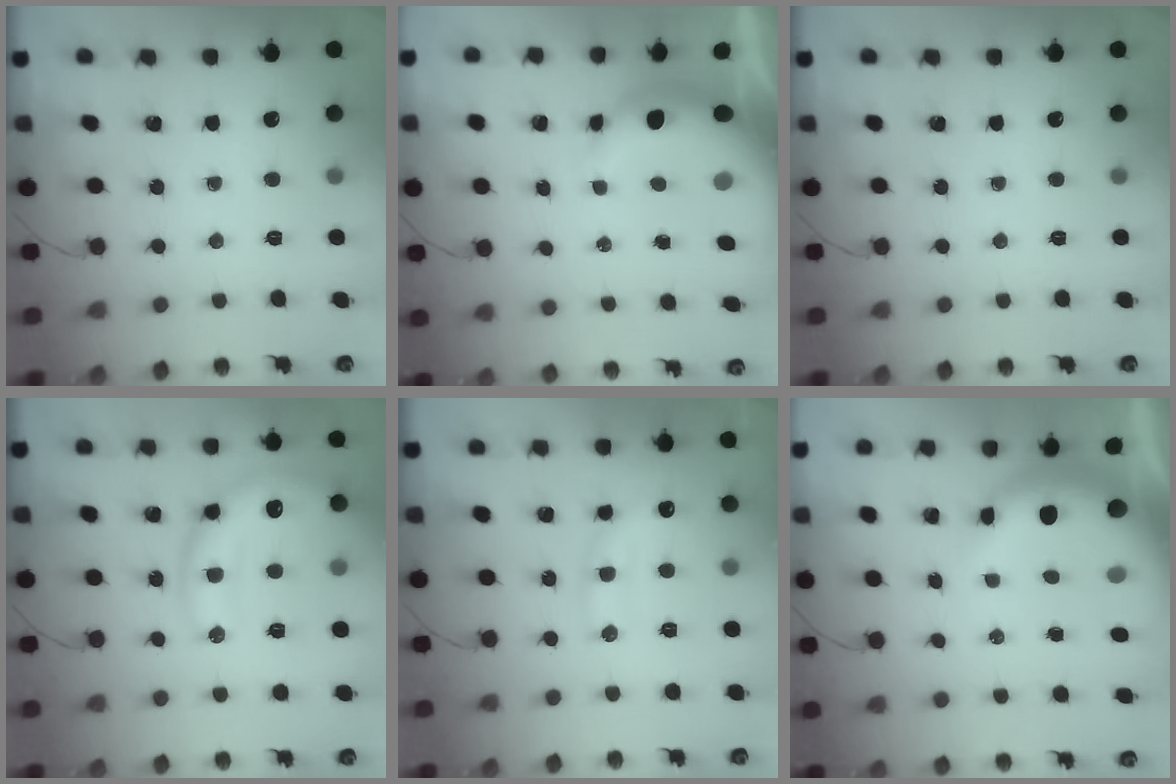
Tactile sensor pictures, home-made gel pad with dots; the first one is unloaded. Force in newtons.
{"total": 7.4, "press": 7.2, "slide": 1.7}
{"total": 0.0}
{"total": 15.1, "press": 15.0, "slide": 2.0}
{"total": 11.2, "press": 11.2, "slide": 0.2}
{"total": 9.0, "press": 8.7, "slide": 2.1}